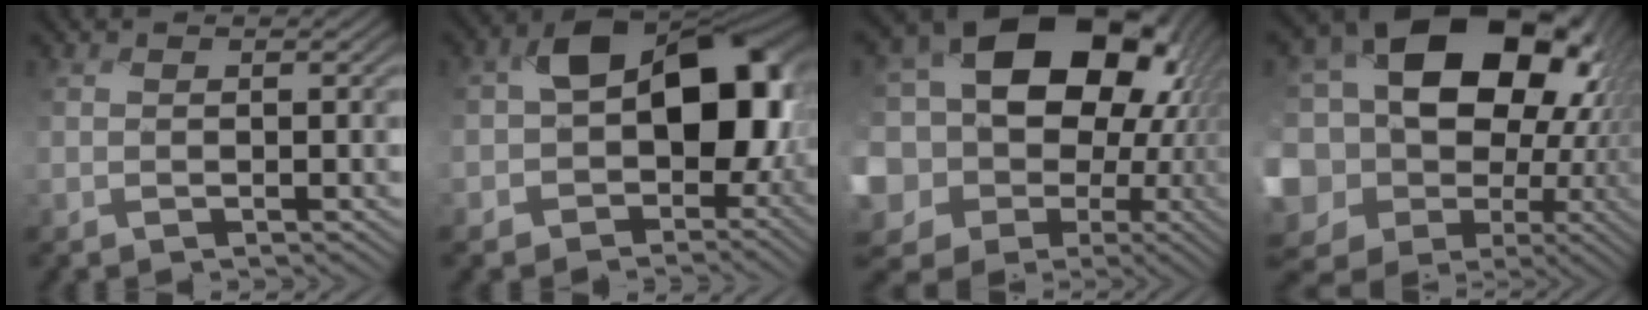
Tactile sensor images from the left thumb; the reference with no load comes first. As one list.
[{"total": 15.8, "force": [0.1, 11.3, 11.0], "torque": [-0.156, -0.027, 0.006]}, {"total": 20.4, "force": [-1.3, 16.9, 11.3], "torque": [-0.257, 0.001, -0.034]}, {"total": 19.5, "force": [-2.1, 15.1, 12.2], "torque": [-0.254, -0.013, -0.045]}]